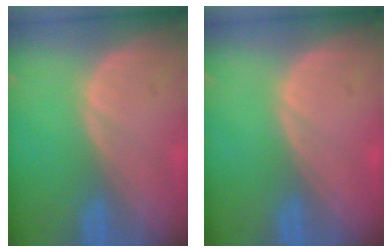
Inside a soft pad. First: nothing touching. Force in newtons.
{"total": 0.0}